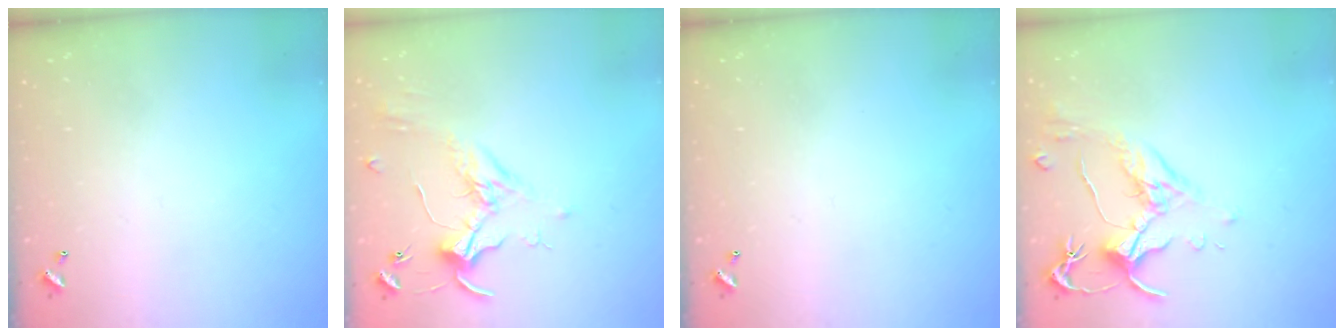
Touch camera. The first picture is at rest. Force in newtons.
{"total": 1.7, "press": 1.6, "slide": 0.4}
{"total": 0.0}
{"total": 1.5, "press": 1.4, "slide": 0.6}